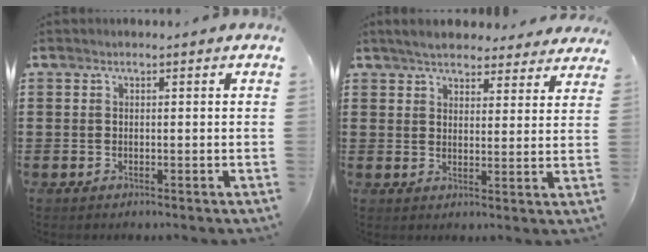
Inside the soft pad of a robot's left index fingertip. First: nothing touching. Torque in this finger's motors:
{"motor_torque": [1.49, -0.65, 0.68, 0.10]}